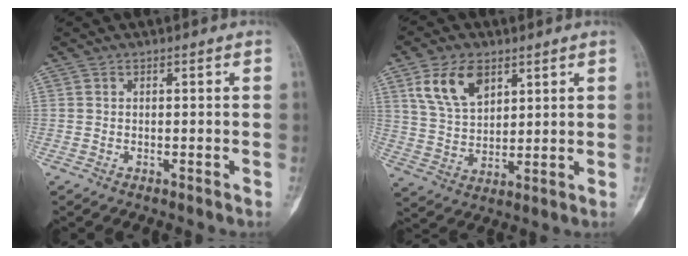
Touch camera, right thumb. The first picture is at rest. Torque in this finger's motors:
{"motor_torque": [-0.08, 0.14, 0.28, -0.14, 0.12]}